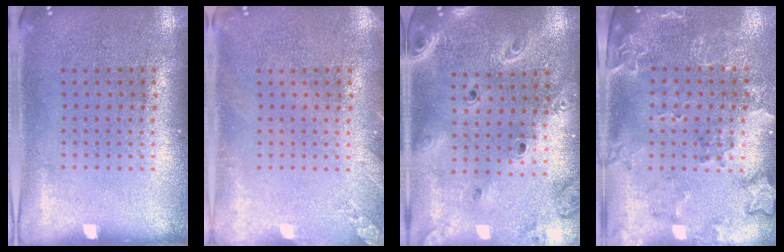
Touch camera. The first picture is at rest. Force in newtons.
{"total": 1.4, "press": 1.4, "slide": 0.2}
{"total": 2.4, "press": 2.1, "slide": 1.1}
{"total": 1.9, "press": 1.7, "slide": 0.8}